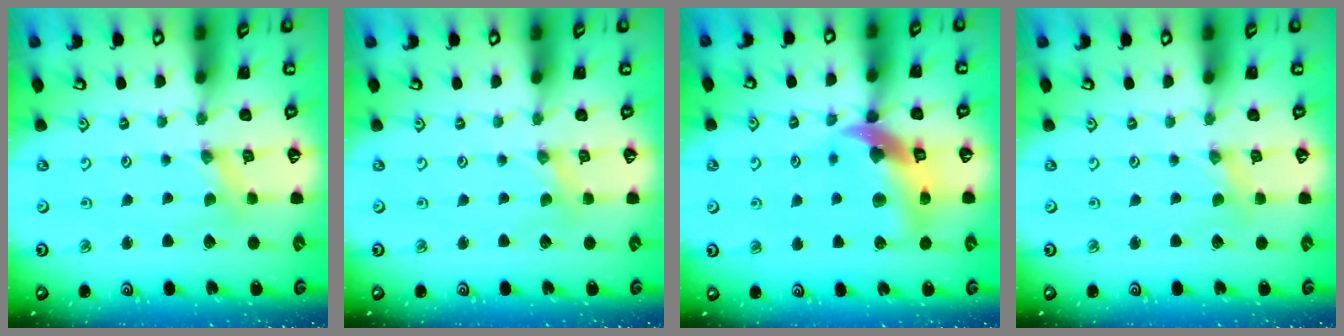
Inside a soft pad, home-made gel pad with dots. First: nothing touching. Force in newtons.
{"total": 0.0}
{"total": 13.9, "press": 13.8, "slide": 1.9}
{"total": 0.0}